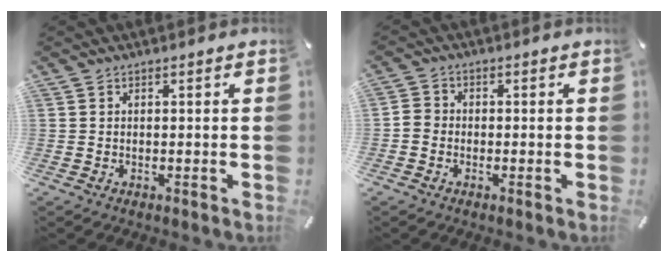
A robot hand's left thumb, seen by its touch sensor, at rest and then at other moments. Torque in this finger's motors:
{"motor_torque": [-0.29, -0.22, -0.07, 0.10, -0.06]}